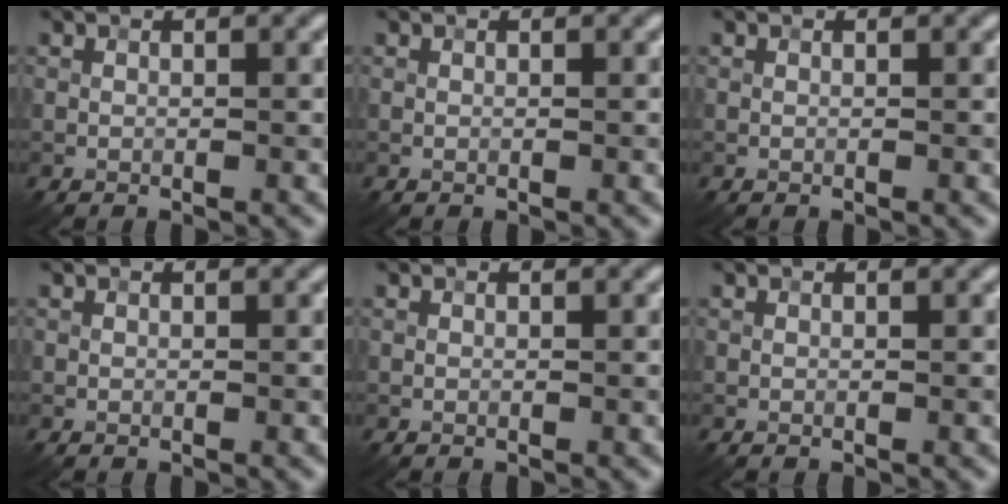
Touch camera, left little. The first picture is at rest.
{"total": 0.0}
{"total": 0.0}
{"total": 0.0}
{"total": 0.0}
{"total": 0.0}